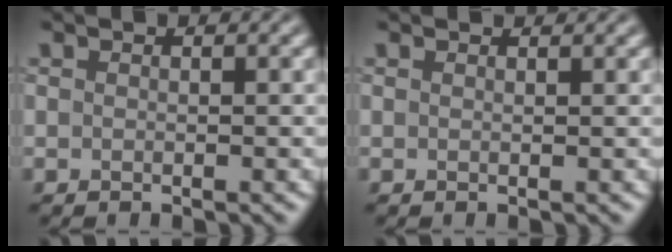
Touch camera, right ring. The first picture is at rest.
{"total": 0.9, "force": [0.9, 0.0, 0.1], "torque": [-0.004, -0.003, 0.010]}